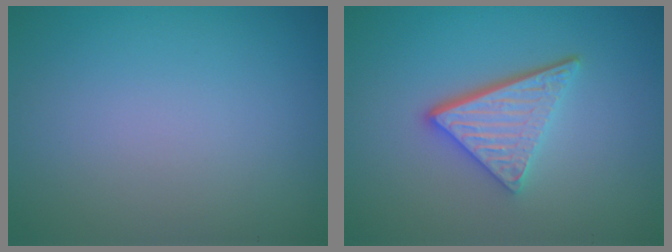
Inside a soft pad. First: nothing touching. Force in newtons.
{"total": 4.4, "press": 3.3, "slide": 2.9}